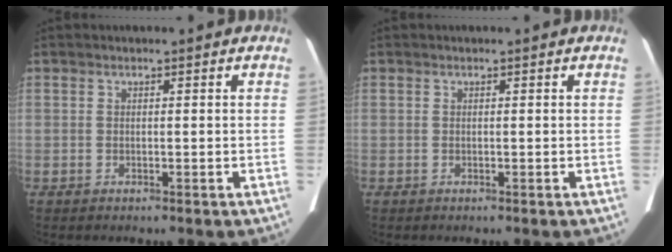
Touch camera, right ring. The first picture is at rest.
{"total": 0.0}